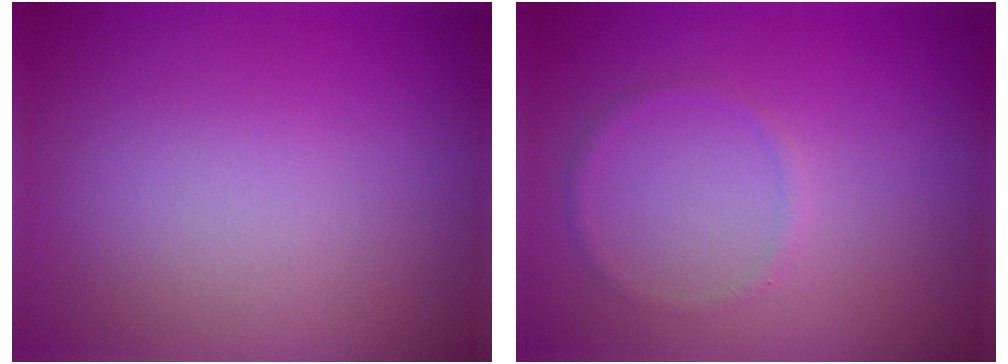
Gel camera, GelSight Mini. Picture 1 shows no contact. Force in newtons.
{"total": 0.8, "press": 0.8, "slide": 0.1}